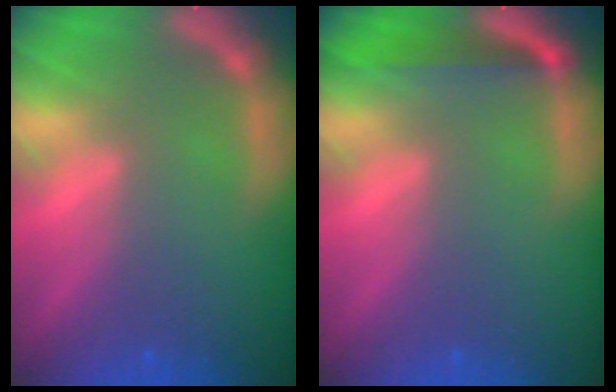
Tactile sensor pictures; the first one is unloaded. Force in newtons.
{"total": 3.0}